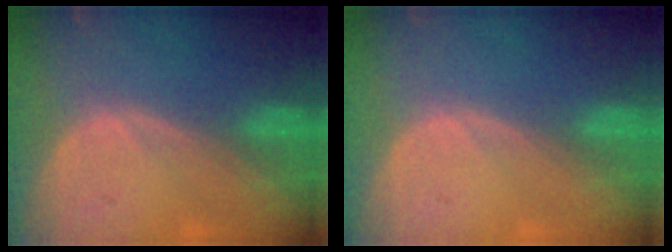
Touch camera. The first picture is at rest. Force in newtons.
{"total": 0.0}